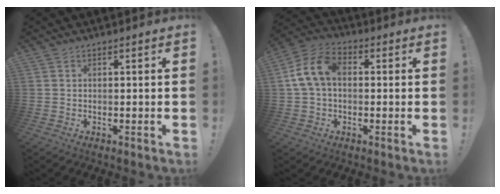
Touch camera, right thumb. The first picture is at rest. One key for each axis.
{"total": 11.2, "fx": 1.3, "fy": 7.3, "fz": 8.4, "tx": -0.162, "ty": 0.014, "tz": 0.028}